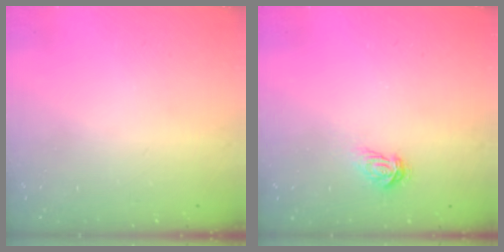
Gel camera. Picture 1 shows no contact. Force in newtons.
{"total": 3.4, "press": 3.4, "slide": 0.3}